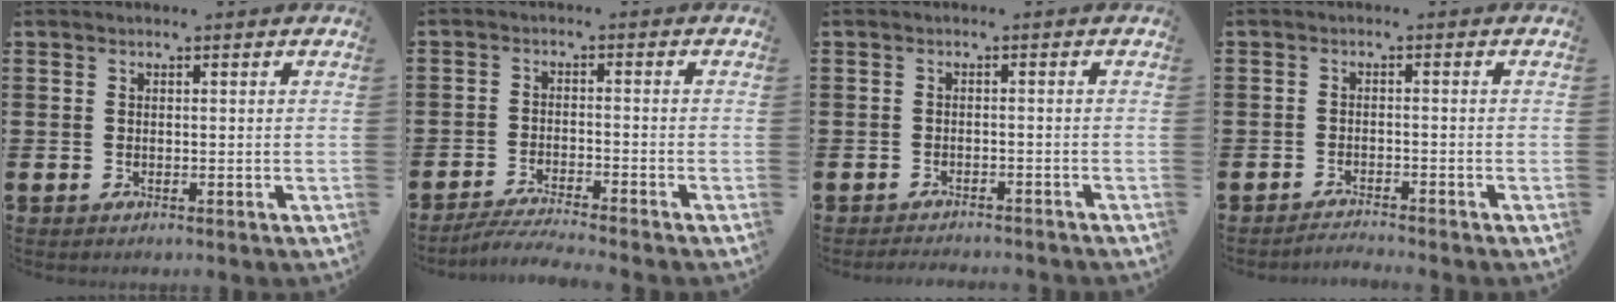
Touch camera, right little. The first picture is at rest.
{"total": 3.2, "force": [-3.0, -0.3, 1.0], "torque": [-0.015, -0.002, -0.058]}
{"total": 1.4, "force": [-1.4, 0.0, 0.0], "torque": [-0.004, 0.002, -0.028]}
{"total": 1.6, "force": [-1.6, -0.2, 0.0], "torque": [-0.003, 0.004, -0.032]}